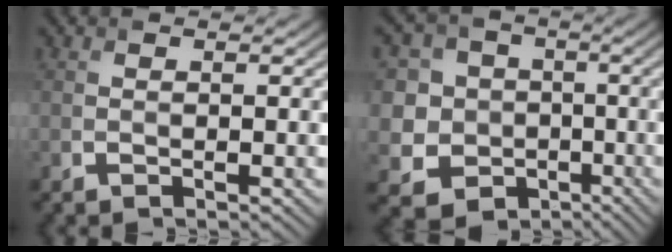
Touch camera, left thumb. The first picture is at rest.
{"total": 10.7, "force": [-0.8, 10.2, 3.2], "torque": [-0.126, 0.004, -0.038]}